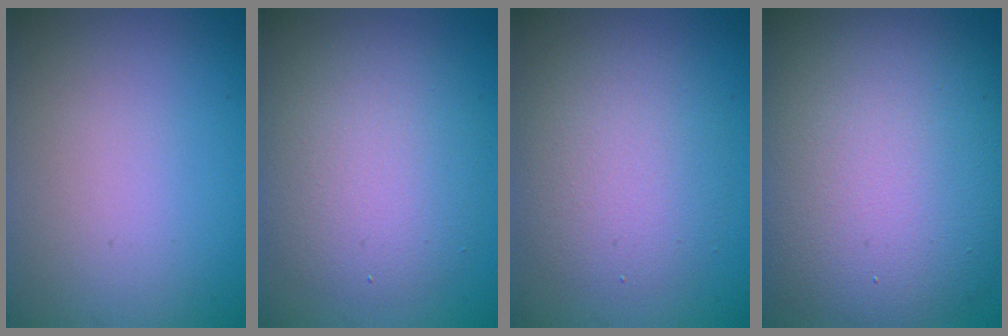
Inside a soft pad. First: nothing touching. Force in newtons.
{"total": 5.9, "press": 5.9, "slide": 0.3}
{"total": 4.5, "press": 4.5, "slide": 0.4}
{"total": 13.4, "press": 13.4, "slide": 1.0}